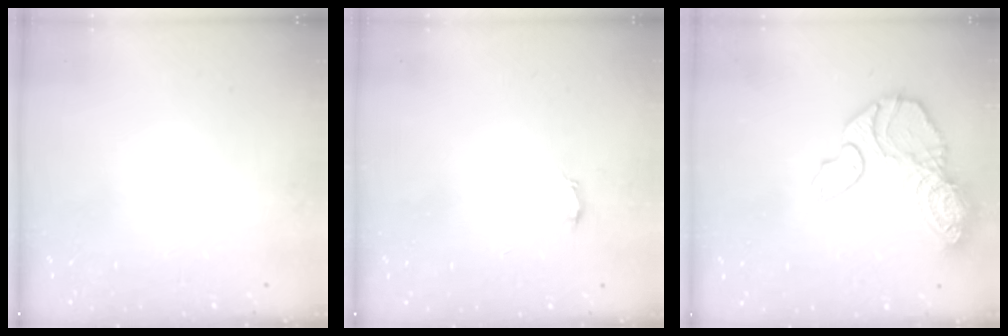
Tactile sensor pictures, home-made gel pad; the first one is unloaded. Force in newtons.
{"total": 2.1, "press": 2.1, "slide": 0.3}
{"total": 15.5, "press": 15.4, "slide": 2.1}